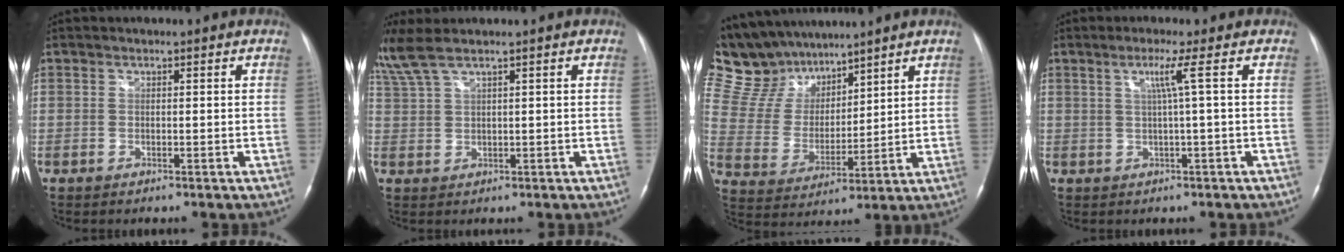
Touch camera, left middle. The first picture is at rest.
{"total": 4.5, "force": [3.4, -0.1, 3.0], "torque": [-0.084, 0.025, 0.081]}
{"total": 14.1, "force": [12.3, 5.6, 3.8], "torque": [-0.088, 0.027, 0.243]}
{"total": 3.3, "force": [0.8, -1.5, 2.9], "torque": [-0.060, -0.004, 0.020]}